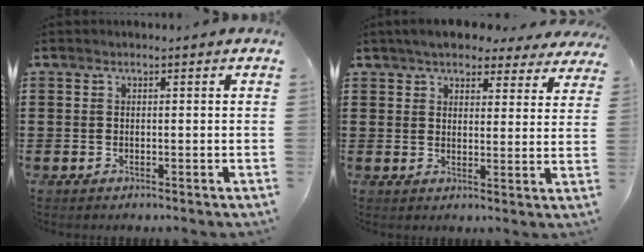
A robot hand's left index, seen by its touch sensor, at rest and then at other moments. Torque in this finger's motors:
{"motor_torque": [2.09, -0.05, 1.05, 0.19]}